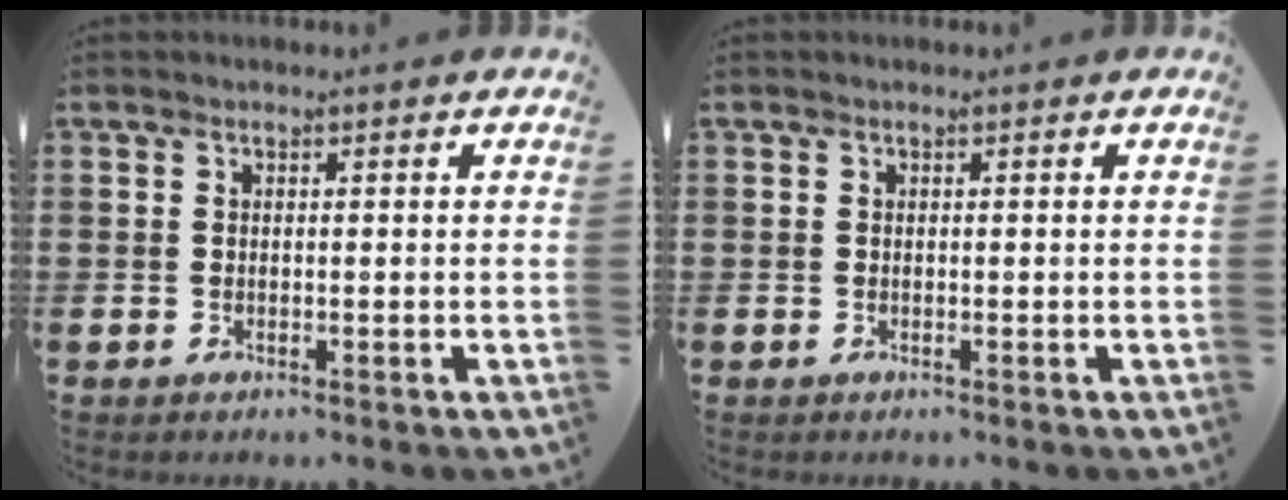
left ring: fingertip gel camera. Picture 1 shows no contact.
{"total": 0.0}